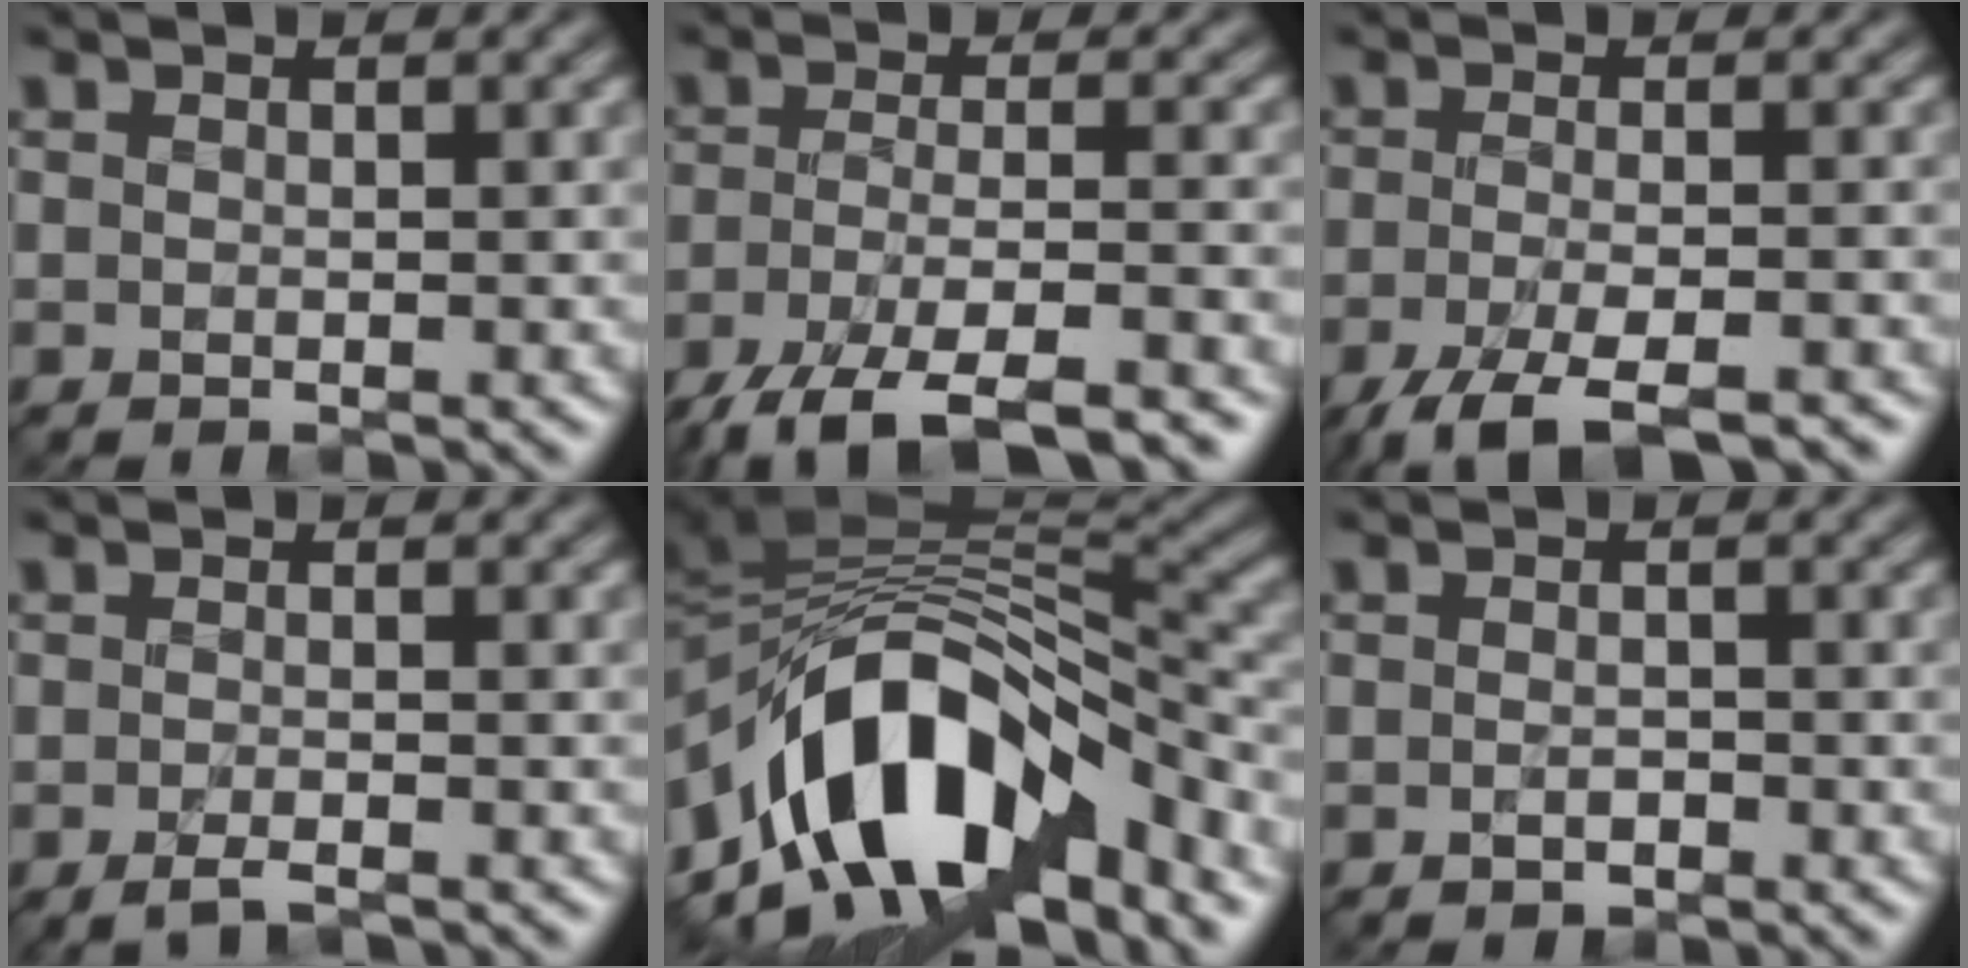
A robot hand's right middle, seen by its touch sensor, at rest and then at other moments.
{"total": 8.5, "force": [-6.3, 1.9, 5.4], "torque": [-0.096, -0.002, -0.113]}
{"total": 7.2, "force": [-4.9, 2.0, 4.9], "torque": [-0.087, -0.013, -0.084]}
{"total": 1.8, "force": [-1.2, 0.4, 1.2], "torque": [-0.026, -0.003, -0.026]}
{"total": 12.7, "force": [-6.0, 6.6, 9.0], "torque": [-0.140, 0.011, -0.108]}
{"total": 0.8, "force": [-0.5, 0.3, 0.5], "torque": [-0.012, 0.001, -0.010]}